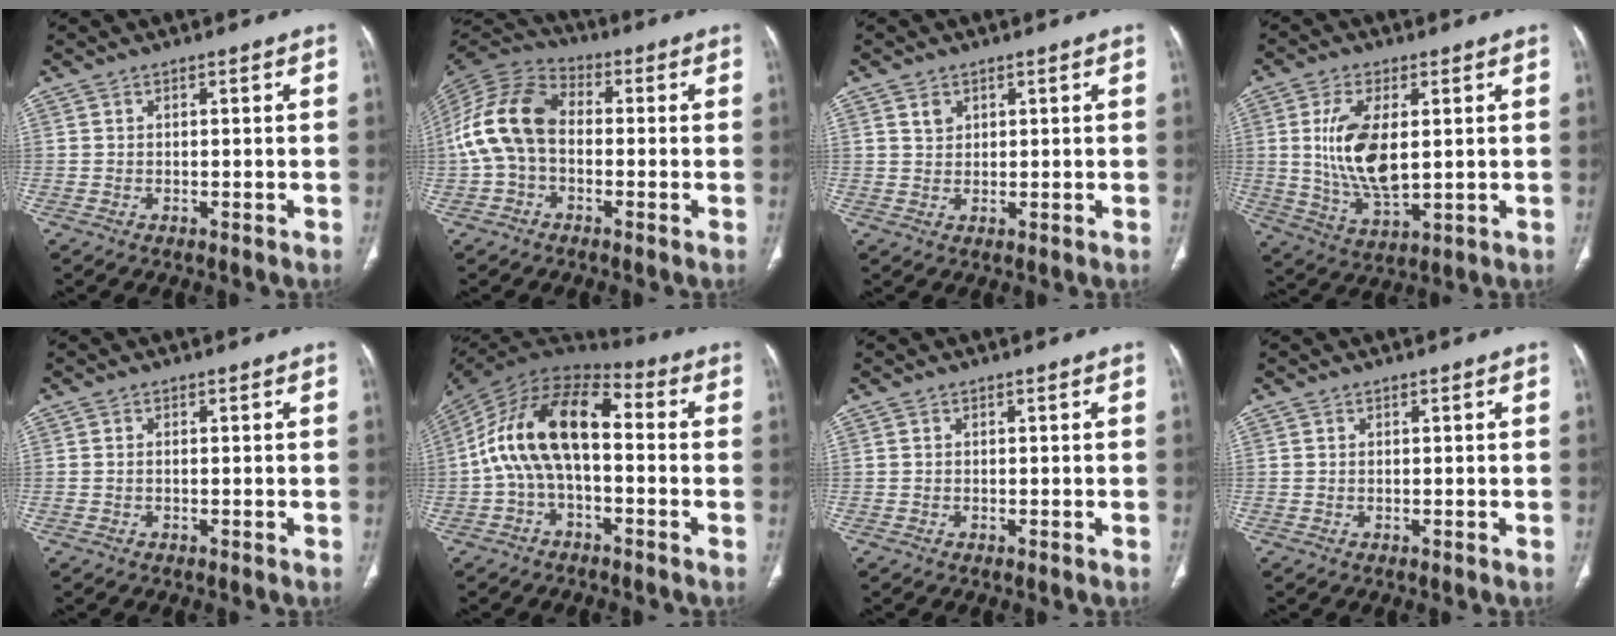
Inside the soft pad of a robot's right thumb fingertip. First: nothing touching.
{"total": 12.9, "force": [-0.9, 8.8, 9.5], "torque": [-0.189, 0.035, -0.028]}
{"total": 2.2, "force": [1.2, 1.6, 0.9], "torque": [-0.008, -0.007, 0.023]}
{"total": 12.8, "force": [1.6, 6.0, 11.2], "torque": [-0.219, -0.019, 0.041]}
{"total": 0.7, "force": [-0.1, 0.3, 0.6], "torque": [-0.017, 0.002, -0.001]}
{"total": 16.2, "force": [-0.6, 8.6, 13.7], "torque": [-0.240, 0.049, -0.023]}
{"total": 0.0}
{"total": 0.0}